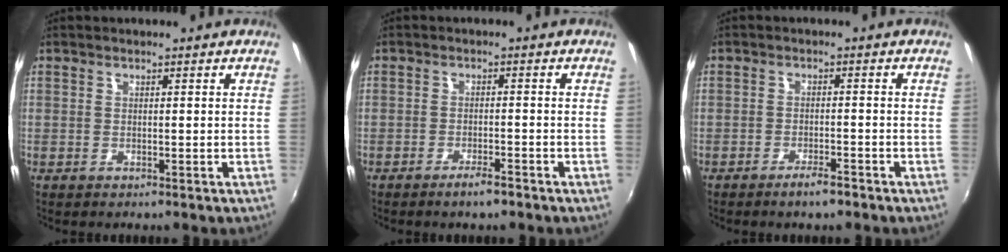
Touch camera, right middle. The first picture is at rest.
{"total": 2.7, "force": [-2.2, 0.3, 1.7], "torque": [-0.040, 0.000, -0.037]}
{"total": 3.0, "force": [-2.3, 0.4, 1.8], "torque": [-0.042, 0.000, -0.040]}